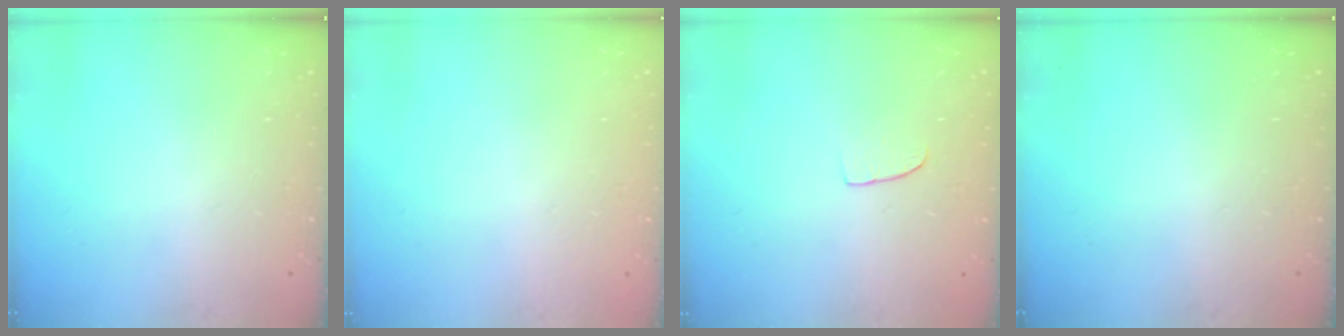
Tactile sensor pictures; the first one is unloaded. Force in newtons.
{"total": 0.0}
{"total": 4.2, "press": 4.2, "slide": 0.3}
{"total": 0.0}